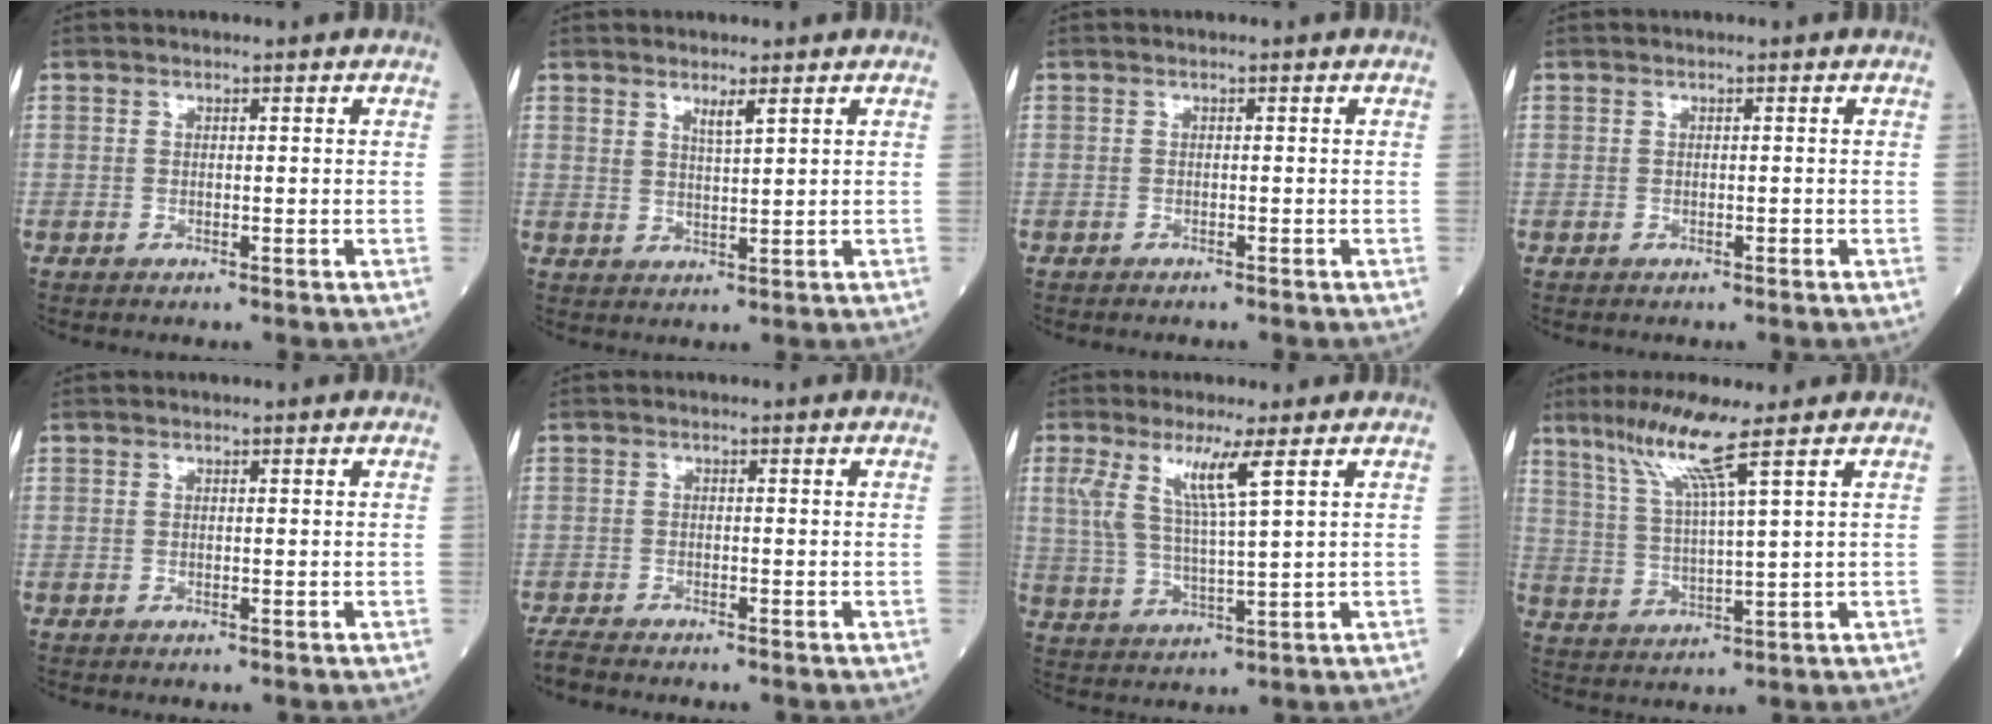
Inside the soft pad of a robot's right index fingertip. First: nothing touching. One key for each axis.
{"total": 2.4, "fx": 1.6, "fy": 0.2, "fz": 1.8, "tx": -0.037, "ty": -0.005, "tz": 0.033}
{"total": 1.7, "fx": -1.5, "fy": 0.4, "fz": 0.7, "tx": -0.017, "ty": -0.005, "tz": -0.016}
{"total": 0.0}
{"total": 0.0}
{"total": 4.1, "fx": -3.8, "fy": 0.6, "fz": 1.4, "tx": -0.031, "ty": -0.016, "tz": -0.067}
{"total": 7.3, "fx": 3.2, "fy": 0.0, "fz": 6.6, "tx": -0.142, "ty": 0.000, "tz": 0.070}
{"total": 8.7, "fx": 5.5, "fy": -1.2, "fz": 6.7, "tx": -0.136, "ty": 0.001, "tz": 0.110}